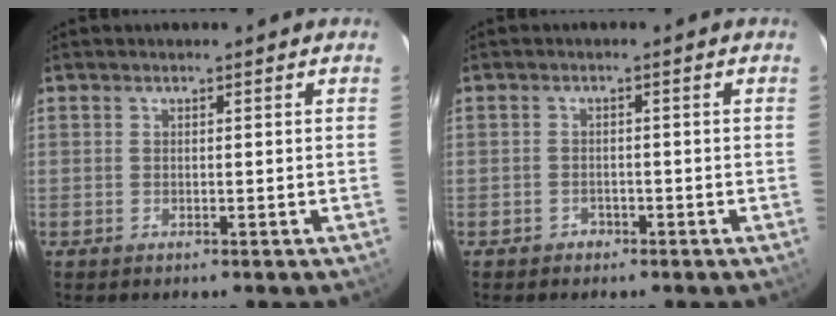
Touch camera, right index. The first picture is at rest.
{"total": 2.0, "force": [-1.3, 1.5, 0.1], "torque": [-0.005, 0.006, -0.019]}